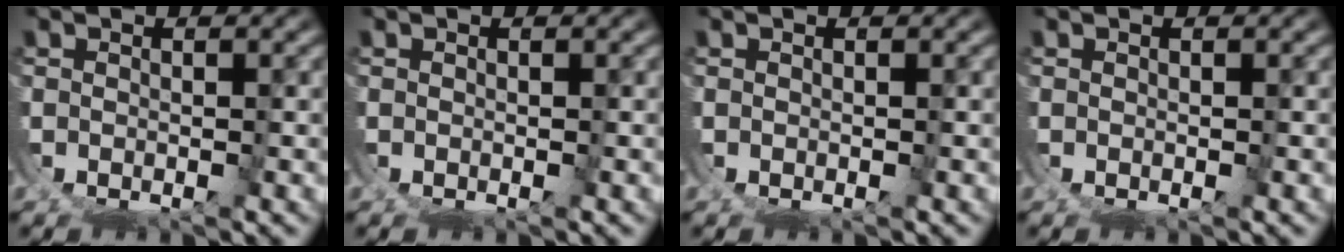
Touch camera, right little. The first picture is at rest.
{"total": 0.0}
{"total": 0.0}
{"total": 0.0}